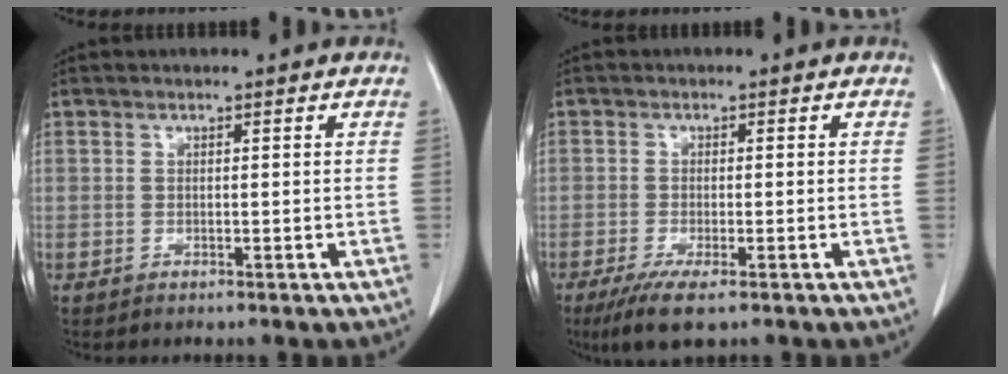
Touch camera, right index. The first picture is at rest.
{"total": 5.3, "force": [-3.3, 1.1, 3.9], "torque": [-0.072, -0.015, -0.054]}